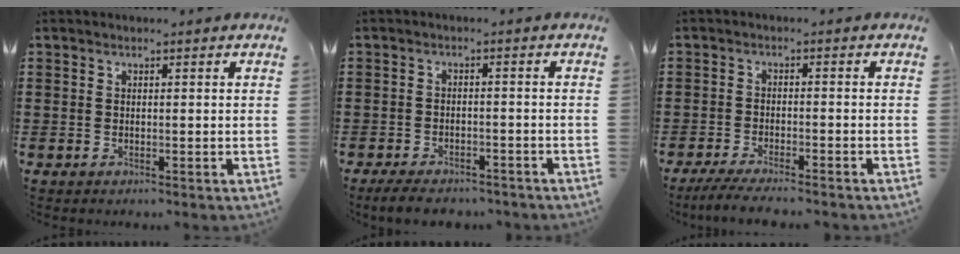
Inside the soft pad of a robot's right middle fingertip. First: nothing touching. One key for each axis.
{"total": 3.5, "fx": -3.2, "fy": 0.8, "fz": 1.1, "tx": -0.026, "ty": 0.000, "tz": -0.066}
{"total": 3.6, "fx": -3.3, "fy": 0.0, "fz": 1.4, "tx": -0.030, "ty": -0.008, "tz": -0.064}